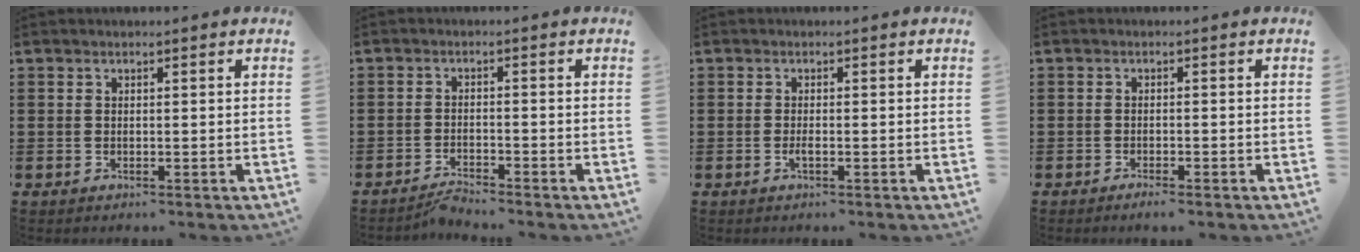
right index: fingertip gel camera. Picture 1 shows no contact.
{"total": 2.2, "force": [-2.1, 0.0, 0.4], "torque": [-0.009, 0.002, -0.043]}
{"total": 1.0, "force": [-0.5, 0.1, 0.9], "torque": [-0.024, -0.006, -0.011]}
{"total": 1.2, "force": [-1.1, 0.0, 0.4], "torque": [-0.010, -0.002, -0.020]}